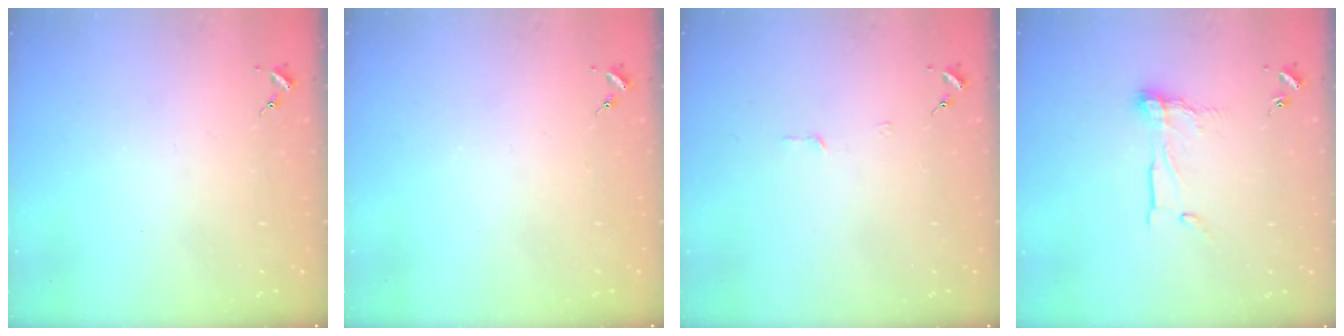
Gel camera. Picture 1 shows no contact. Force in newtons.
{"total": 0.0}
{"total": 3.0, "press": 3.0, "slide": 0.2}
{"total": 10.4, "press": 10.4, "slide": 1.0}